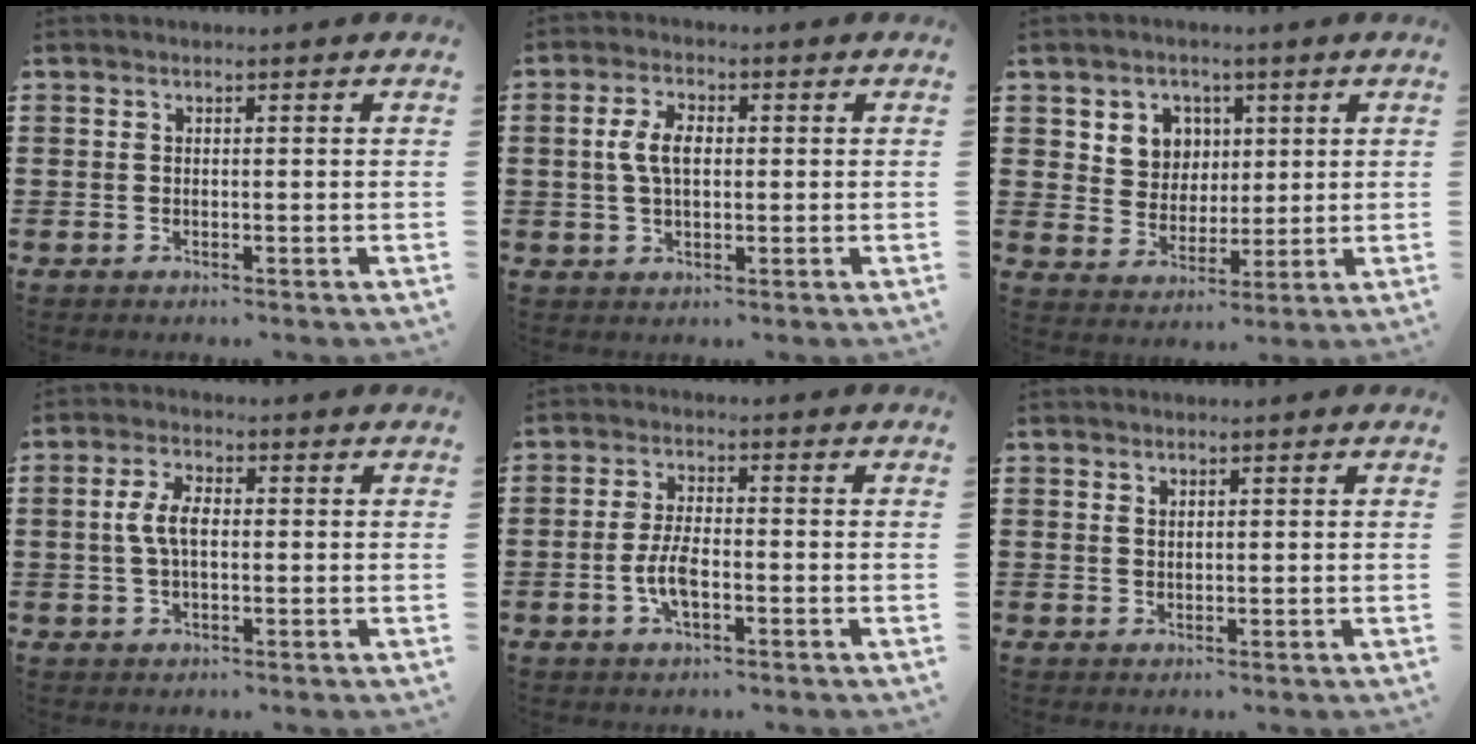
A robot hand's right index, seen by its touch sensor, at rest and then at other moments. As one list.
[{"total": 5.1, "force": [0.4, 2.7, 4.3], "torque": [-0.102, 0.006, 0.001]}, {"total": 5.7, "force": [2.3, 5.1, 1.0], "torque": [-0.041, 0.008, 0.039]}, {"total": 4.9, "force": [0.2, 2.3, 4.4], "torque": [-0.107, 0.001, -0.006]}, {"total": 5.0, "force": [-1.3, 2.0, 4.3], "torque": [-0.097, 0.001, -0.029]}, {"total": 0.9, "force": [0.7, 0.5, 0.2], "torque": [-0.007, 0.003, 0.014]}]